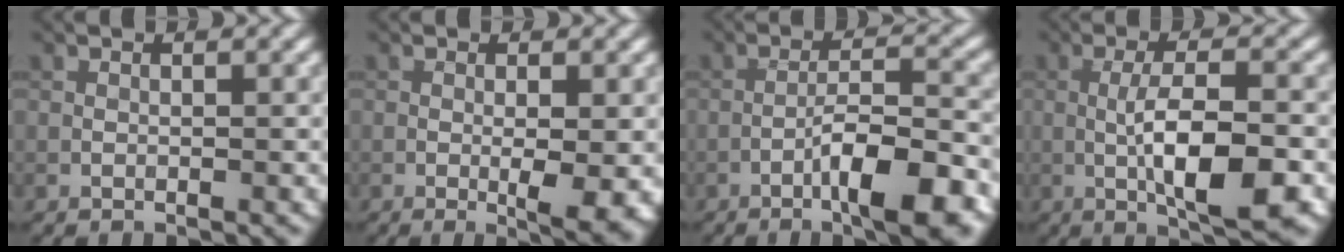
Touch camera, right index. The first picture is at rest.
{"total": 3.7, "force": [-0.6, 0.5, 3.6], "torque": [-0.056, -0.007, -0.007]}
{"total": 7.7, "force": [-4.1, 1.4, 6.4], "torque": [-0.101, 0.016, -0.067]}
{"total": 7.2, "force": [-1.7, 1.7, 6.8], "torque": [-0.115, 0.001, -0.029]}